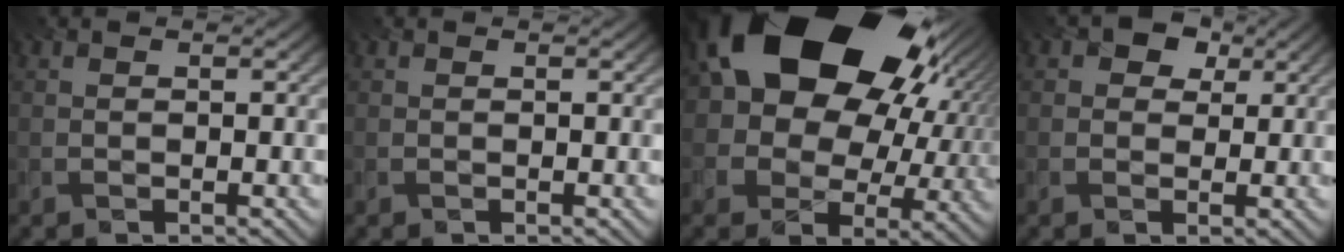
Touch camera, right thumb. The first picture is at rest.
{"total": 0.0}
{"total": 22.2, "force": [8.5, 15.8, 13.1], "torque": [-0.244, 0.022, 0.166]}
{"total": 4.0, "force": [1.3, 3.4, 1.6], "torque": [-0.019, 0.010, -0.005]}